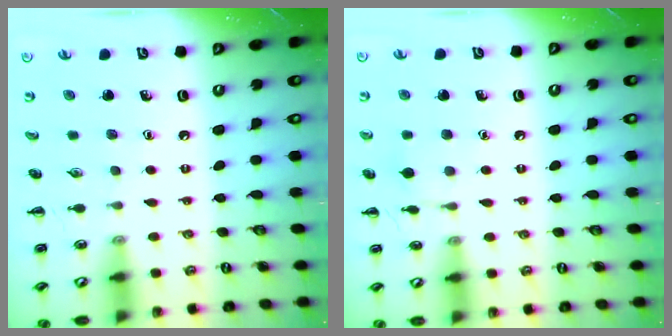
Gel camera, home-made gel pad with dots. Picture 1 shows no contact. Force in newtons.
{"total": 5.8, "press": 5.5, "slide": 1.8}